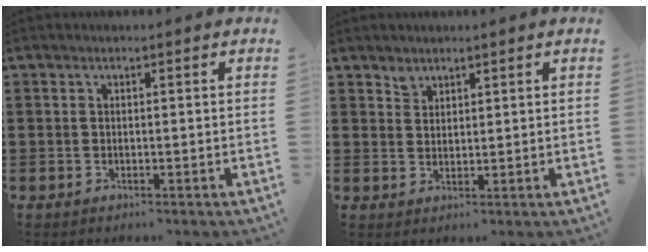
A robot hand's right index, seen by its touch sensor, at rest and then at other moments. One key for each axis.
{"total": 1.9, "fx": 1.7, "fy": 1.0, "fz": 0.1, "tx": -0.005, "ty": 0.002, "tz": 0.033}